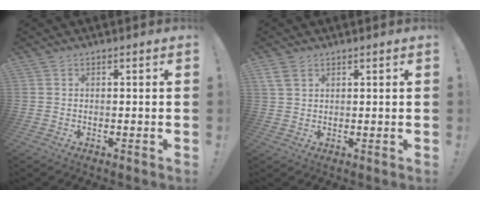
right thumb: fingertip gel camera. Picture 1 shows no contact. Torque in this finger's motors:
{"motor_torque": [-0.31, 0.82, 0.42, 0.14, 0.19]}